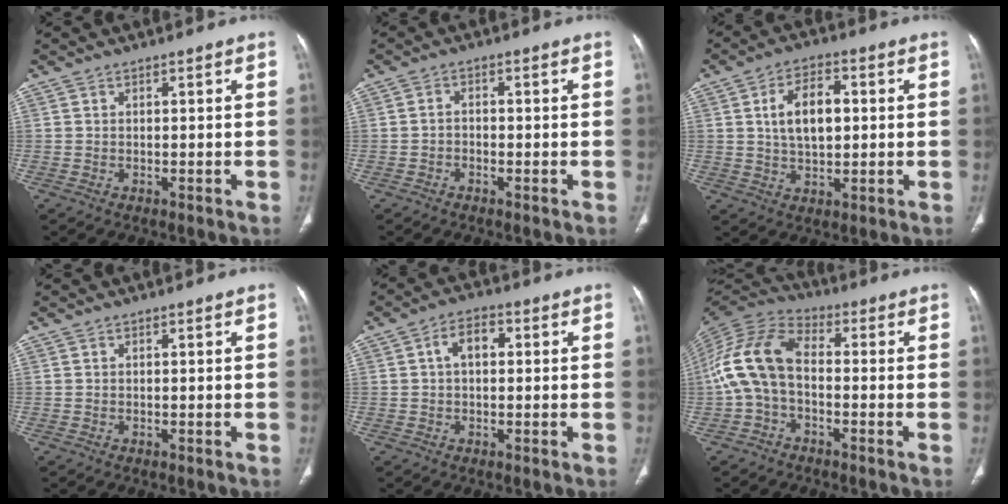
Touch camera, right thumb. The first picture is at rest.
{"total": 1.4, "force": [-0.7, 1.0, 0.7], "torque": [-0.008, 0.008, -0.015]}
{"total": 9.0, "force": [1.4, 5.2, 7.3], "torque": [-0.111, 0.007, 0.023]}
{"total": 0.0}
{"total": 4.8, "force": [0.7, 3.0, 3.6], "torque": [-0.054, 0.018, 0.004]}
{"total": 12.1, "force": [-1.5, 7.3, 9.5], "torque": [-0.195, 0.035, -0.040]}